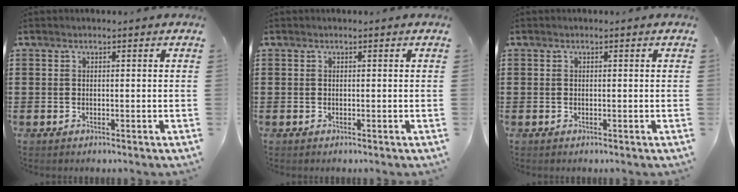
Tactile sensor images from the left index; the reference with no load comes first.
{"total": 0.0}
{"total": 0.0}